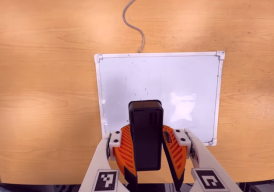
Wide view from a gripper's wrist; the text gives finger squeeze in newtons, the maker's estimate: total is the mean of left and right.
{"total": 9.4, "left": 9.8, "right": 8.9}